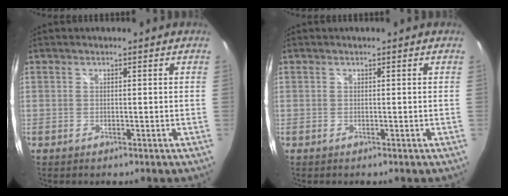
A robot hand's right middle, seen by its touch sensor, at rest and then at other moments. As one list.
[{"total": 0.0}]